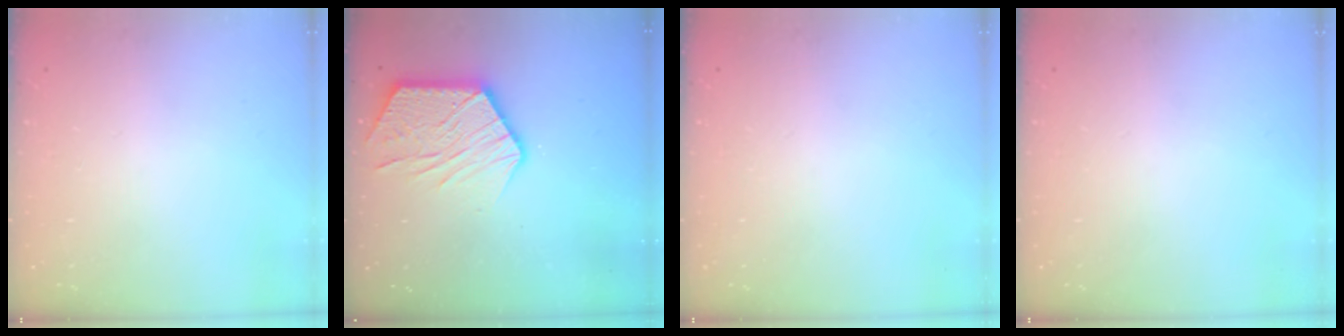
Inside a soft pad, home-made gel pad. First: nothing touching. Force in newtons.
{"total": 14.9, "press": 14.9, "slide": 1.1}
{"total": 0.0}
{"total": 0.0}